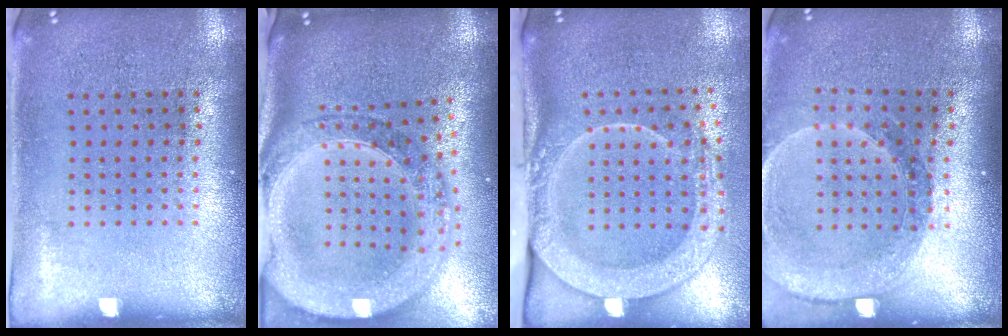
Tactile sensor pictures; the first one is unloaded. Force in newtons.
{"total": 3.0, "press": 2.4, "slide": 1.7}
{"total": 2.8, "press": 2.2, "slide": 1.8}
{"total": 1.5, "press": 1.5, "slide": 0.2}